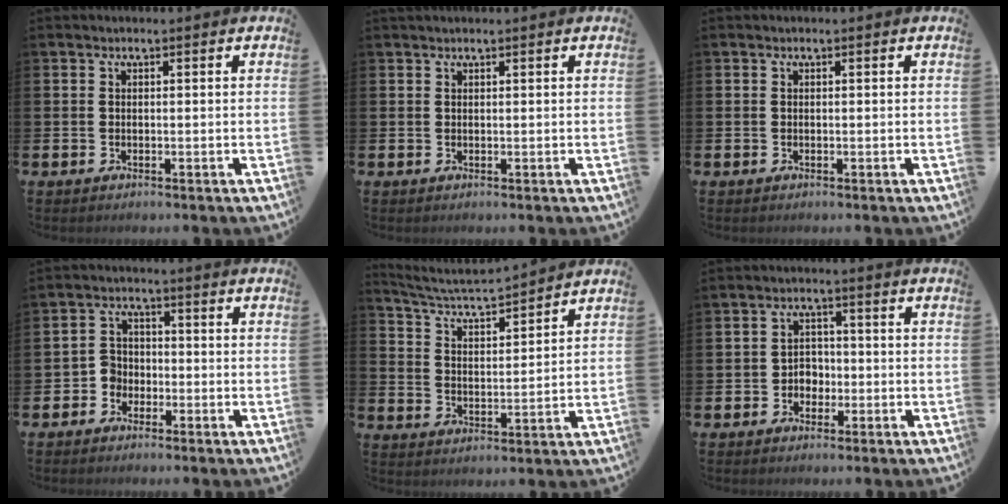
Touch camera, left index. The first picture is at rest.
{"total": 0.6, "force": [0.6, 0.0, 0.1], "torque": [0.002, -0.001, 0.010]}
{"total": 0.0}
{"total": 3.1, "force": [-1.9, 2.4, 0.2], "torque": [-0.018, 0.004, -0.045]}
{"total": 4.9, "force": [4.8, 0.5, 1.0], "torque": [-0.044, -0.037, 0.078]}
{"total": 2.7, "force": [-1.2, 2.4, 0.7], "torque": [-0.017, 0.006, -0.029]}